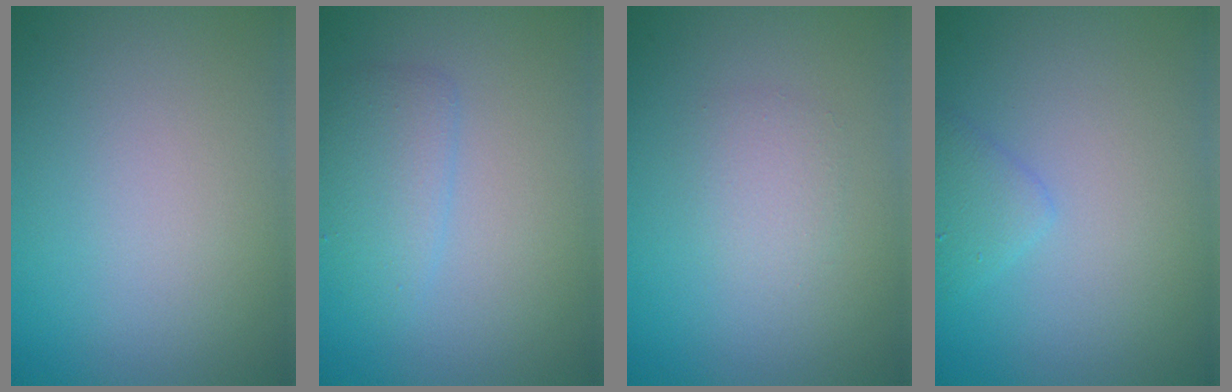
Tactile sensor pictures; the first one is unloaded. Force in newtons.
{"total": 2.3, "press": 2.3, "slide": 0.2}
{"total": 1.5, "press": 1.5, "slide": 0.1}
{"total": 1.7, "press": 1.7, "slide": 0.1}